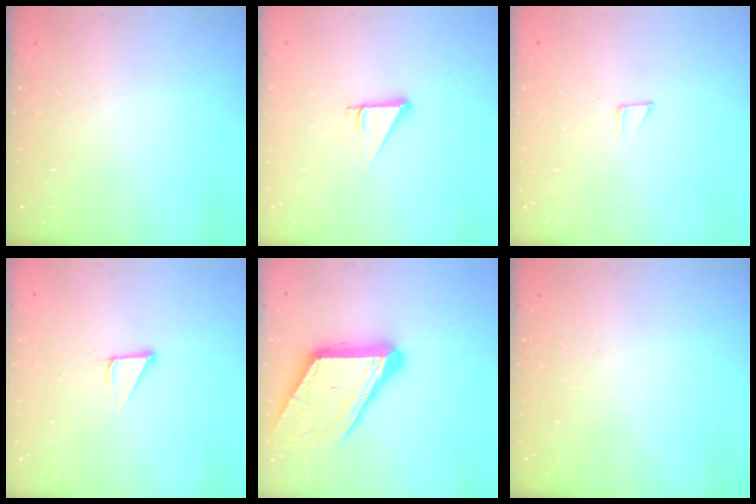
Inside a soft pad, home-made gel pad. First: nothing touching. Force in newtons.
{"total": 2.7, "press": 2.7, "slide": 0.1}
{"total": 2.3, "press": 2.3, "slide": 0.2}
{"total": 2.1, "press": 2.1, "slide": 0.0}
{"total": 17.8, "press": 17.7, "slide": 1.8}
{"total": 0.0}